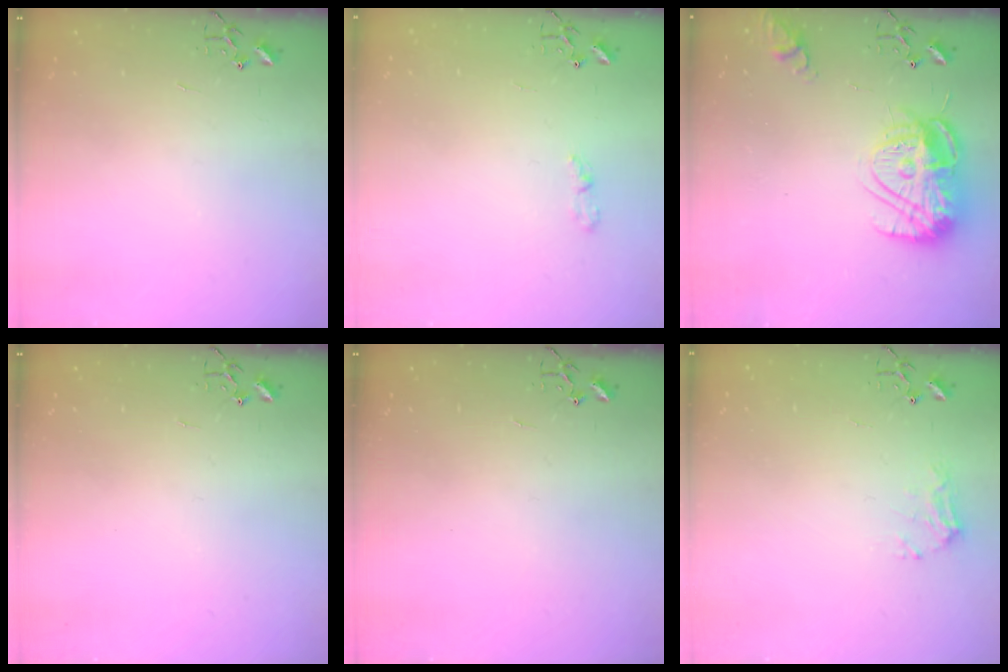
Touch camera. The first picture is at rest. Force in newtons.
{"total": 3.3, "press": 3.3, "slide": 0.5}
{"total": 15.2, "press": 15.1, "slide": 1.2}
{"total": 0.0}
{"total": 0.0}
{"total": 9.0, "press": 8.9, "slide": 0.9}